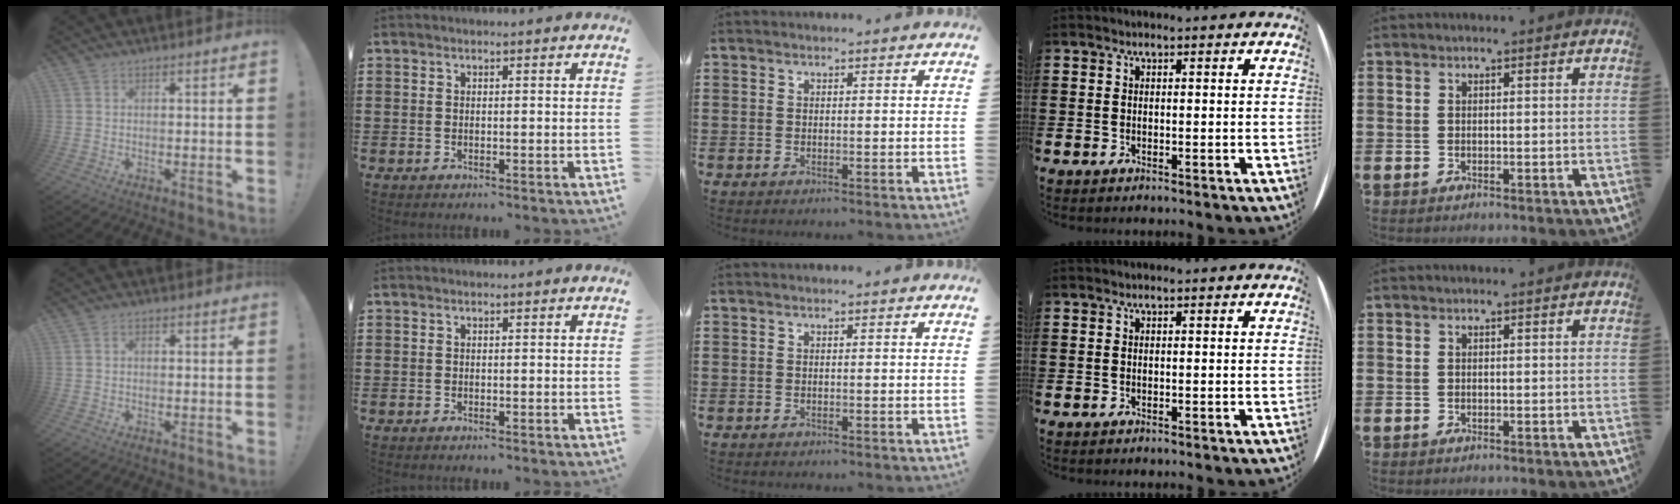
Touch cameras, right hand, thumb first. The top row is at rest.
{"thumb": {"total": 0.7, "force": [0.0, 0.6, 0.4], "torque": [-0.008, 0.003, 0.000]}}